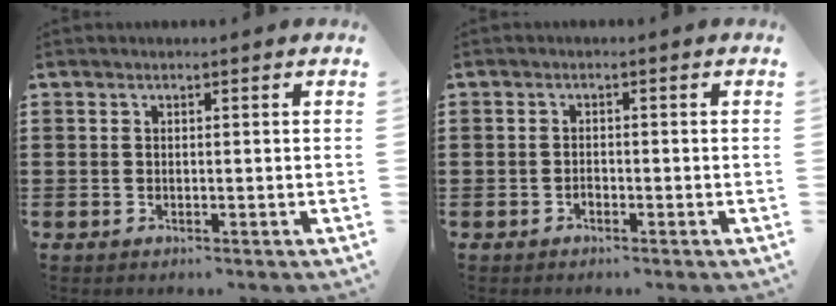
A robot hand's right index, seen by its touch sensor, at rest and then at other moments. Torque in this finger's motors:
{"motor_torque": [1.08, 1.06, 0.02, -0.03]}